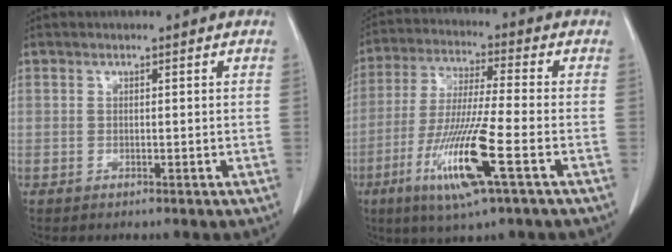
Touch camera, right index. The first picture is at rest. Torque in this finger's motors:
{"motor_torque": [1.82, -0.31, 0.97, 0.19]}